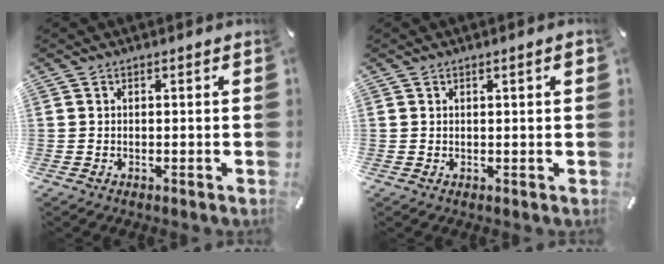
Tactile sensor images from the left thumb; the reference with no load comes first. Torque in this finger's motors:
{"motor_torque": [0.12, -0.01, 0.20, -0.08, 0.07]}